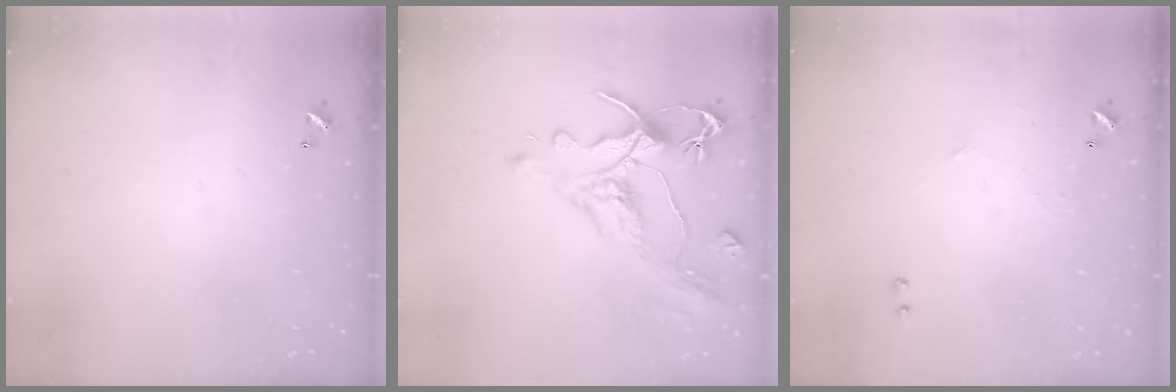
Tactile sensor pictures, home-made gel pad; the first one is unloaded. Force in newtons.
{"total": 1.5, "press": 0.3, "slide": 1.5}
{"total": 1.3, "press": 1.0, "slide": 0.7}